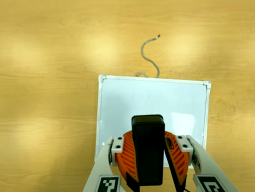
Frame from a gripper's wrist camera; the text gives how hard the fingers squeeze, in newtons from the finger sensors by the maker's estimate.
{"total": 9.9, "left": 10.0, "right": 9.8}